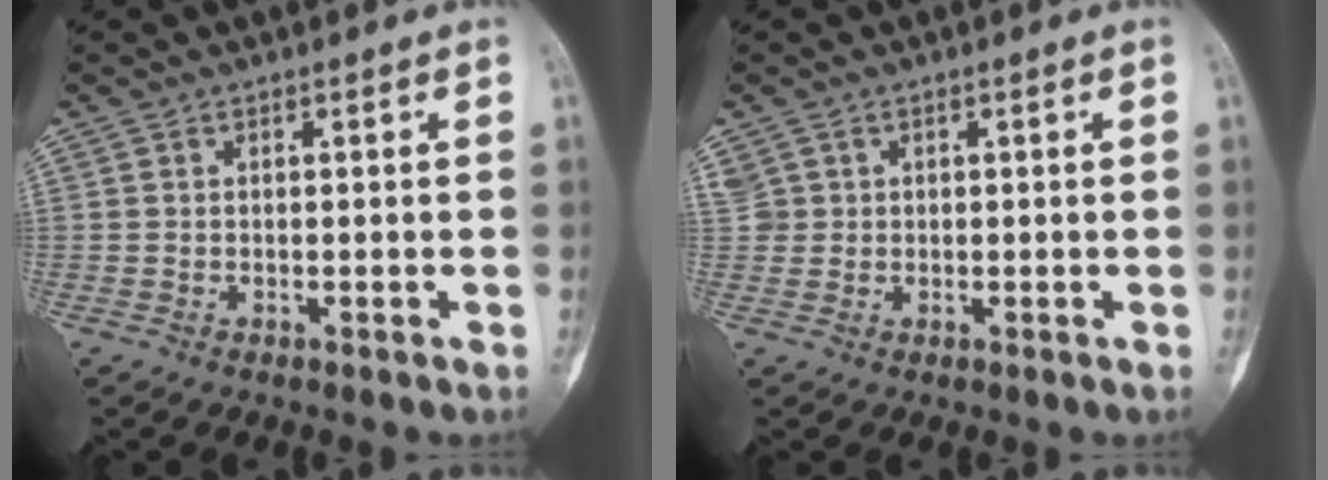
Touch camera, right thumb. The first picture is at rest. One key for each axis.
{"total": 3.5, "fx": 1.4, "fy": 3.1, "fz": 0.7, "tx": -0.004, "ty": 0.007, "tz": 0.037}